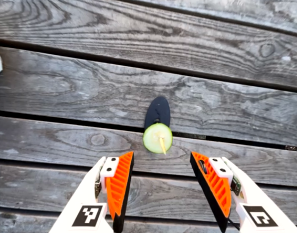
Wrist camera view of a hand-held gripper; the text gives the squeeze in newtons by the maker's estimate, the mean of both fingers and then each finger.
{"total": 0.5, "left": 0.3, "right": 0.7}